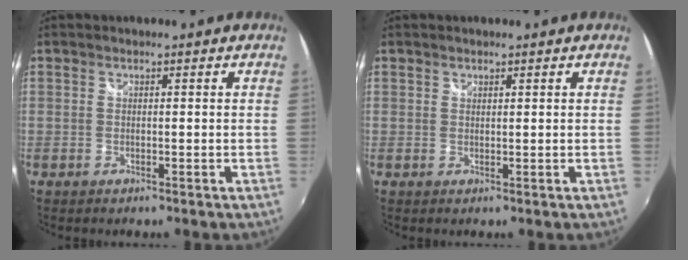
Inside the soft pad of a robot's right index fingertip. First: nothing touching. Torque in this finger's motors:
{"motor_torque": [-0.05, 0.00, -0.03, 0.00]}